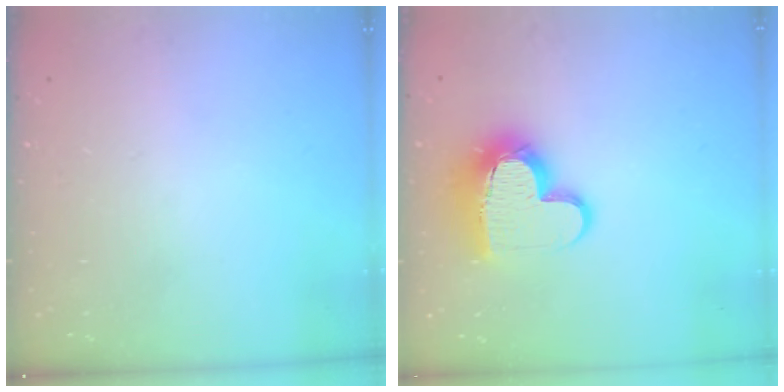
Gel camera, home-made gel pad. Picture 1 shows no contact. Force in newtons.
{"total": 12.7, "press": 12.7, "slide": 1.4}